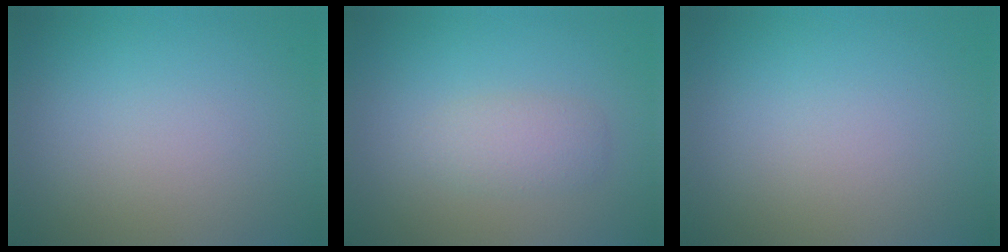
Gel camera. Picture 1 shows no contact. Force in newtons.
{"total": 2.0, "press": 2.0, "slide": 0.2}
{"total": 0.0}